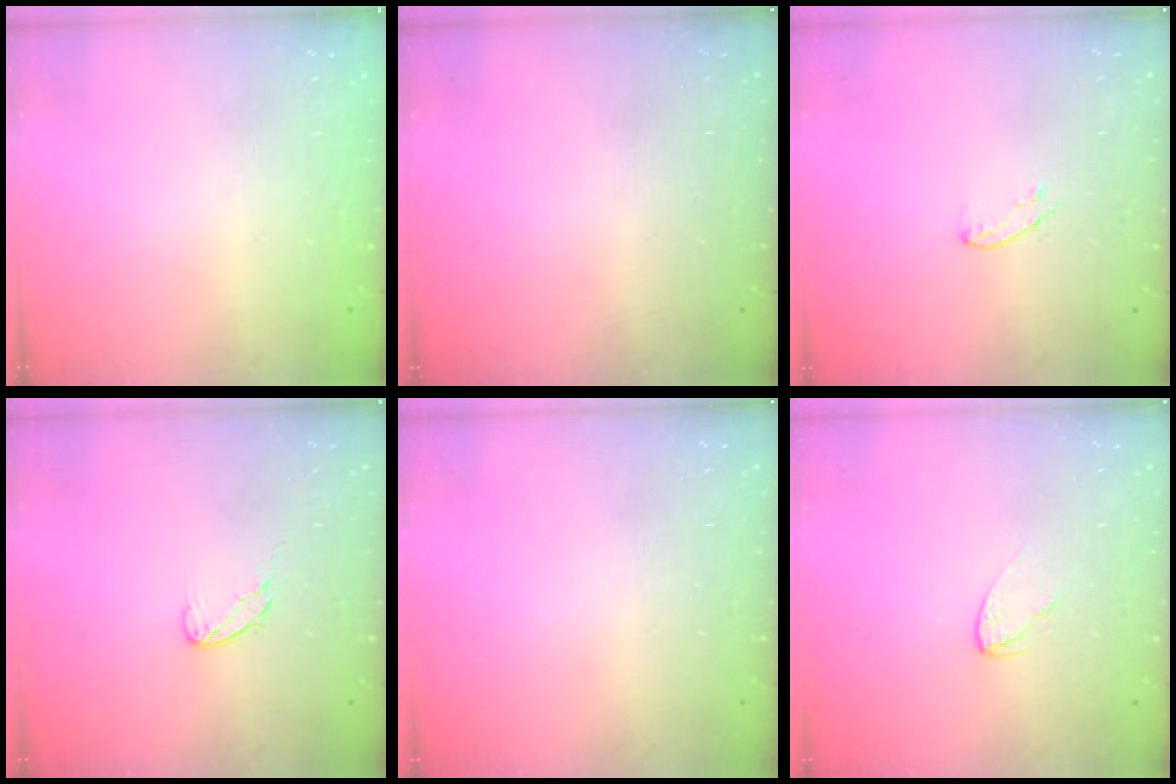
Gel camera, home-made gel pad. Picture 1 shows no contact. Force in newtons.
{"total": 0.0}
{"total": 4.5, "press": 4.5, "slide": 0.4}
{"total": 5.9, "press": 5.9, "slide": 0.4}
{"total": 0.0}
{"total": 3.2, "press": 3.1, "slide": 0.3}